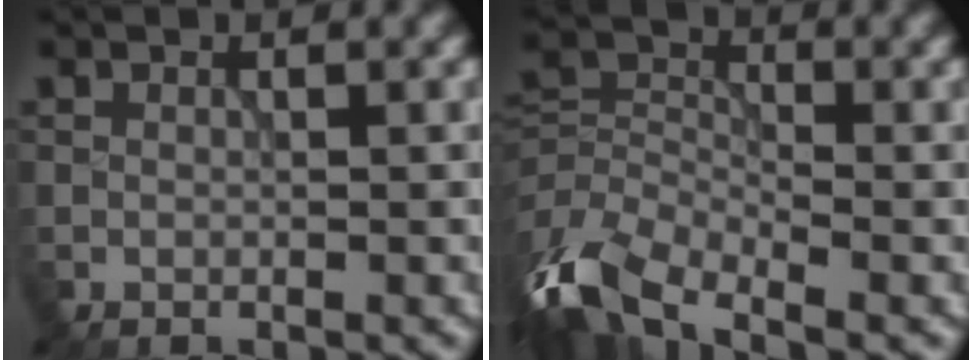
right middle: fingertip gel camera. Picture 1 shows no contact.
{"total": 9.2, "force": [-5.0, 4.4, 6.4], "torque": [-0.132, -0.011, -0.110]}